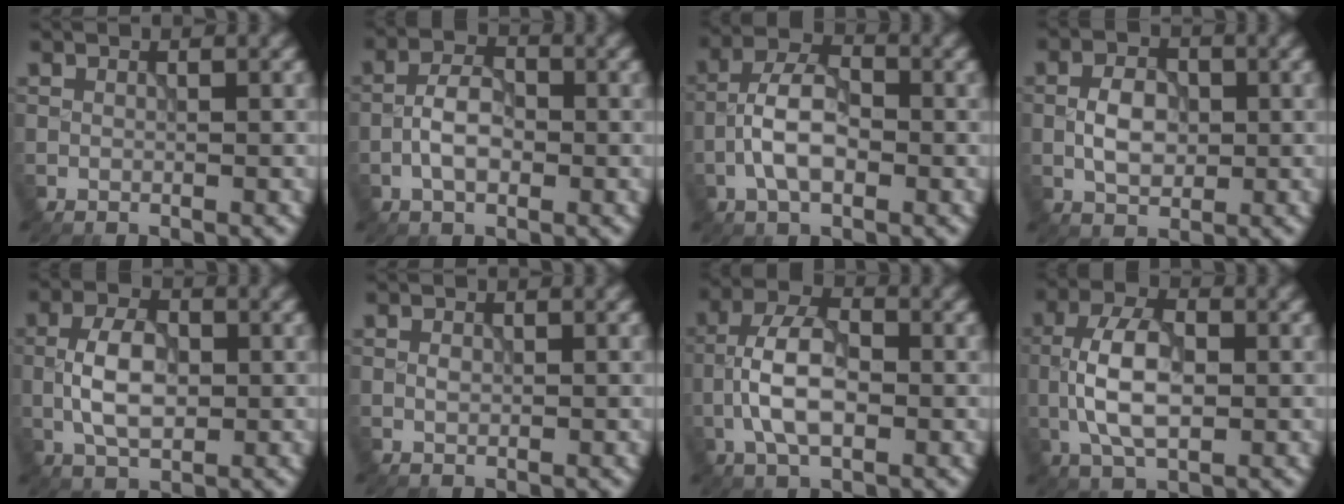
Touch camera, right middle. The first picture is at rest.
{"total": 3.6, "force": [-1.1, 1.9, 2.8], "torque": [-0.050, 0.008, -0.026]}
{"total": 5.0, "force": [-1.5, 2.5, 4.1], "torque": [-0.078, 0.011, -0.036]}
{"total": 3.6, "force": [-0.3, 2.3, 2.7], "torque": [-0.051, 0.004, -0.009]}
{"total": 4.9, "force": [-0.5, 2.7, 4.1], "torque": [-0.082, 0.005, -0.013]}
{"total": 0.6, "force": [0.0, 0.4, 0.5], "torque": [-0.008, 0.000, 0.000]}
{"total": 5.8, "force": [-1.3, 2.8, 4.8], "torque": [-0.096, 0.010, -0.033]}
{"total": 6.1, "force": [-0.8, 3.1, 5.2], "torque": [-0.109, 0.007, -0.020]}